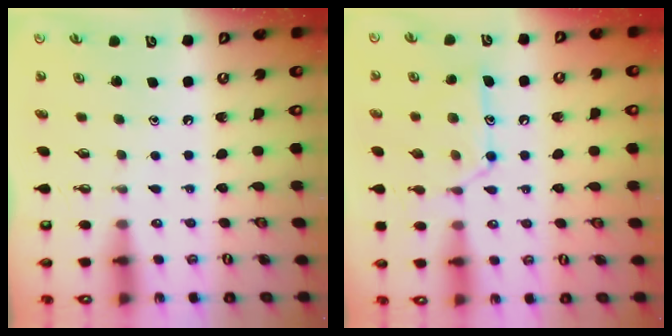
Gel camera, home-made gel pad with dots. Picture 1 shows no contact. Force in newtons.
{"total": 13.7, "press": 13.7, "slide": 1.1}